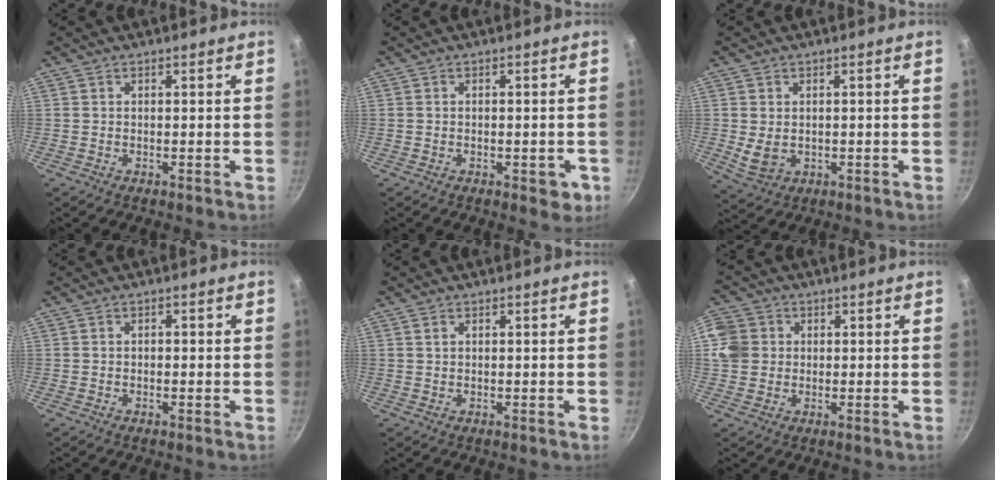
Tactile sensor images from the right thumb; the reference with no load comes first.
{"total": 3.8, "force": [-1.5, 2.1, 2.9], "torque": [-0.021, 0.006, -0.015]}
{"total": 4.9, "force": [-0.1, 3.7, 3.1], "torque": [-0.051, -0.005, 0.012]}
{"total": 0.8, "force": [-0.2, 0.6, 0.5], "torque": [-0.009, 0.006, -0.004]}
{"total": 1.0, "force": [0.5, 0.6, 0.5], "torque": [-0.009, 0.001, 0.011]}
{"total": 6.9, "force": [1.1, 6.3, 2.4], "torque": [-0.023, -0.001, 0.009]}